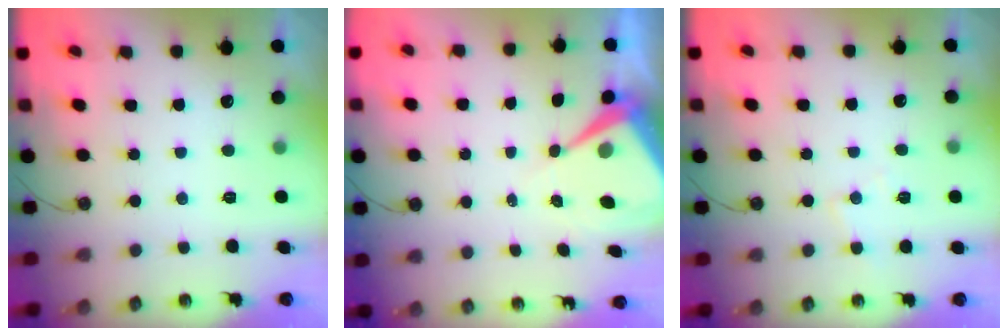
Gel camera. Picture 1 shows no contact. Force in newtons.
{"total": 8.9, "press": 8.9, "slide": 0.9}
{"total": 4.6, "press": 4.5, "slide": 0.8}